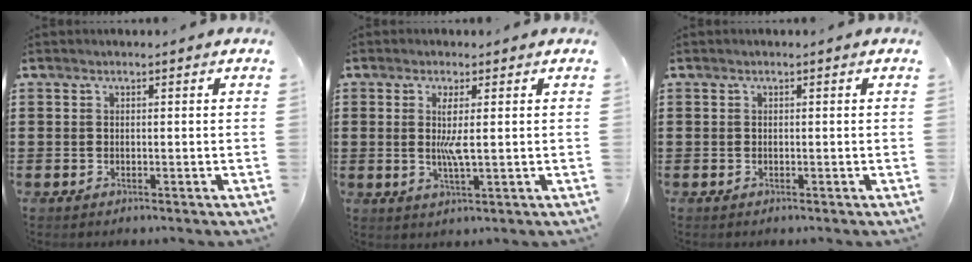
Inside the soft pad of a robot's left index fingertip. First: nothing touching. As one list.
[{"total": 4.0, "force": [0.5, 0.3, 4.0], "torque": [-0.083, -0.006, 0.004]}, {"total": 0.0}]